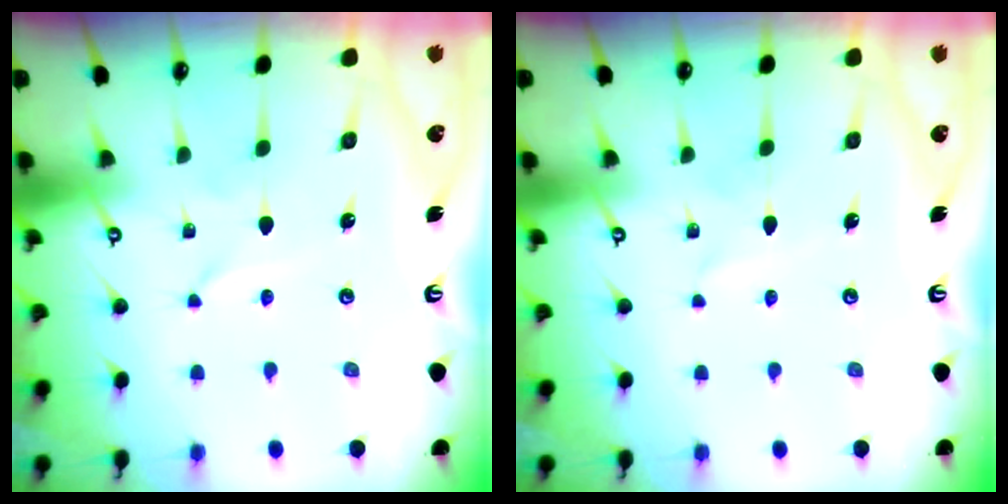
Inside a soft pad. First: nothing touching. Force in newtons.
{"total": 1.5, "press": 1.5, "slide": 0.2}